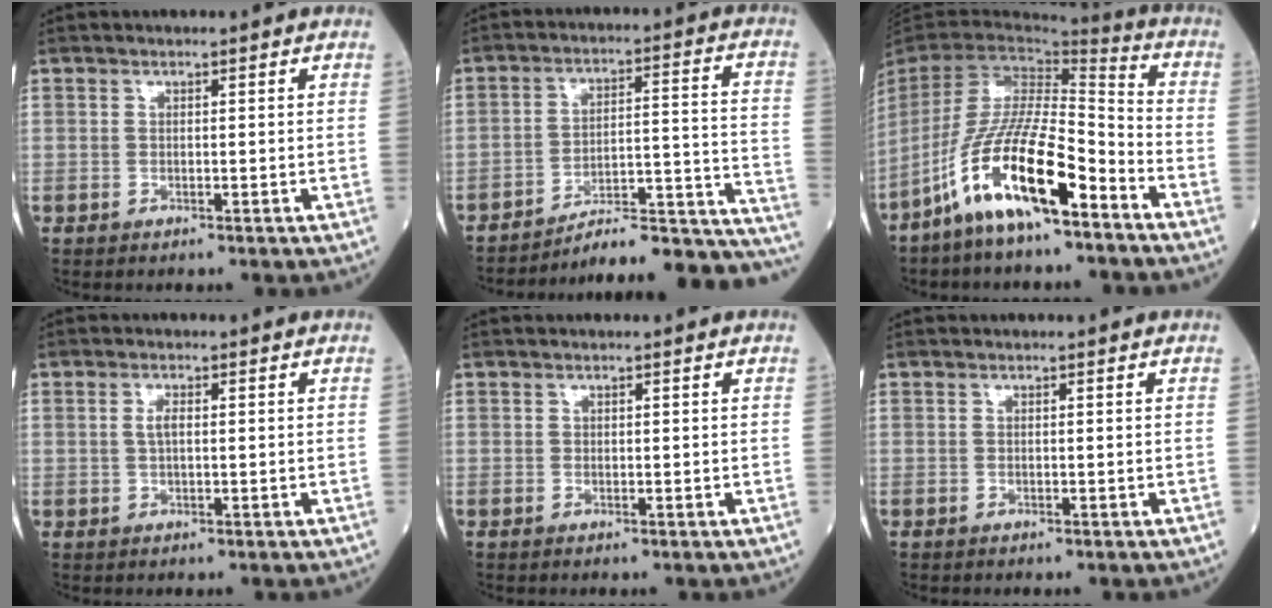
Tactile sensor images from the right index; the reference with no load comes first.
{"total": 21.6, "force": [-20.6, 0.7, 6.3], "torque": [-0.019, 0.034, -0.284]}
{"total": 16.2, "force": [-9.8, 2.9, 12.5], "torque": [-0.249, -0.014, -0.185]}
{"total": 1.9, "force": [0.3, 0.7, 1.8], "torque": [-0.037, 0.003, 0.006]}
{"total": 0.0}
{"total": 0.0}